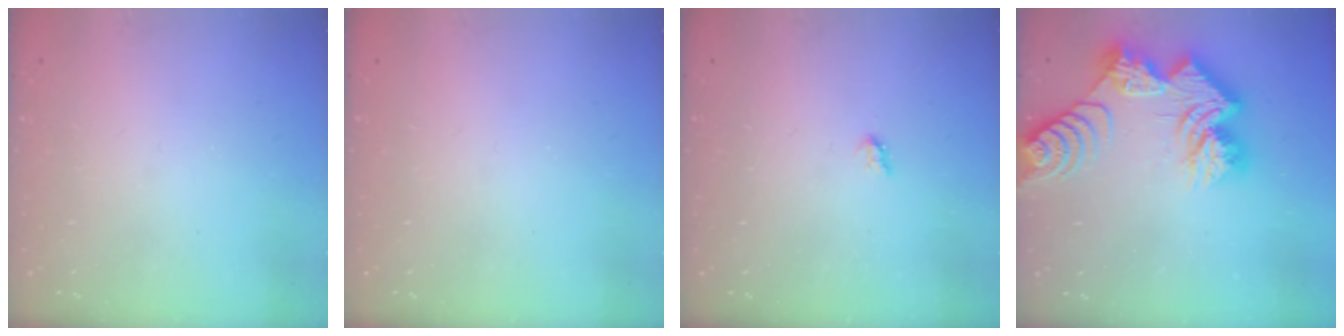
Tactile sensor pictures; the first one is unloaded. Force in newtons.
{"total": 0.0}
{"total": 1.9, "press": 1.9, "slide": 0.3}
{"total": 19.6, "press": 19.6, "slide": 1.4}